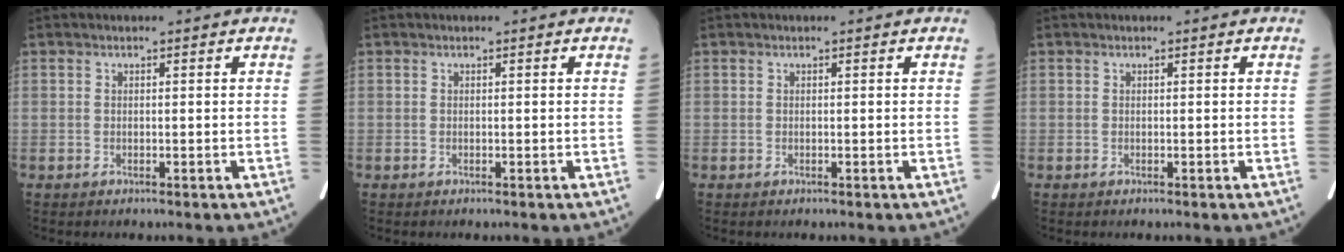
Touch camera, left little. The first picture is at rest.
{"total": 0.0}
{"total": 0.0}
{"total": 0.0}